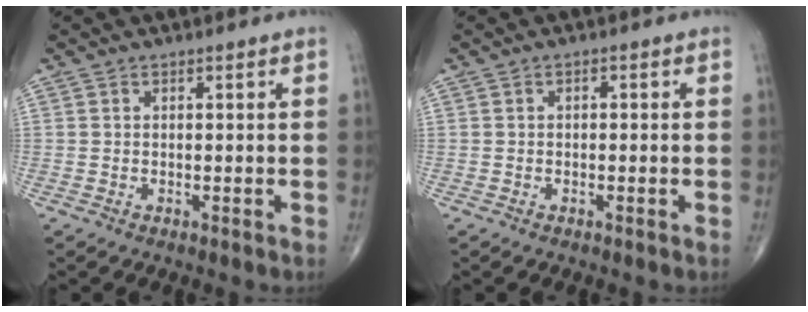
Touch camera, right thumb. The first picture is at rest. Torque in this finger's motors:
{"motor_torque": [-0.45, 0.01, 0.06, 0.17, 0.02]}